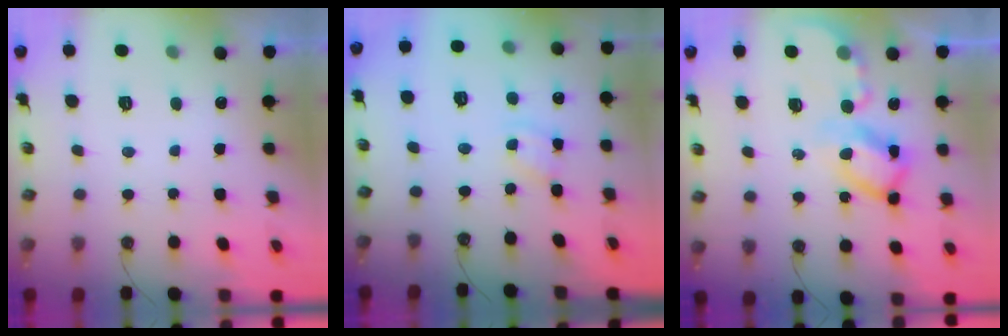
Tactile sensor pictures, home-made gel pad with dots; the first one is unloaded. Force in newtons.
{"total": 1.8, "press": 1.8, "slide": 0.3}
{"total": 12.4, "press": 12.3, "slide": 1.2}